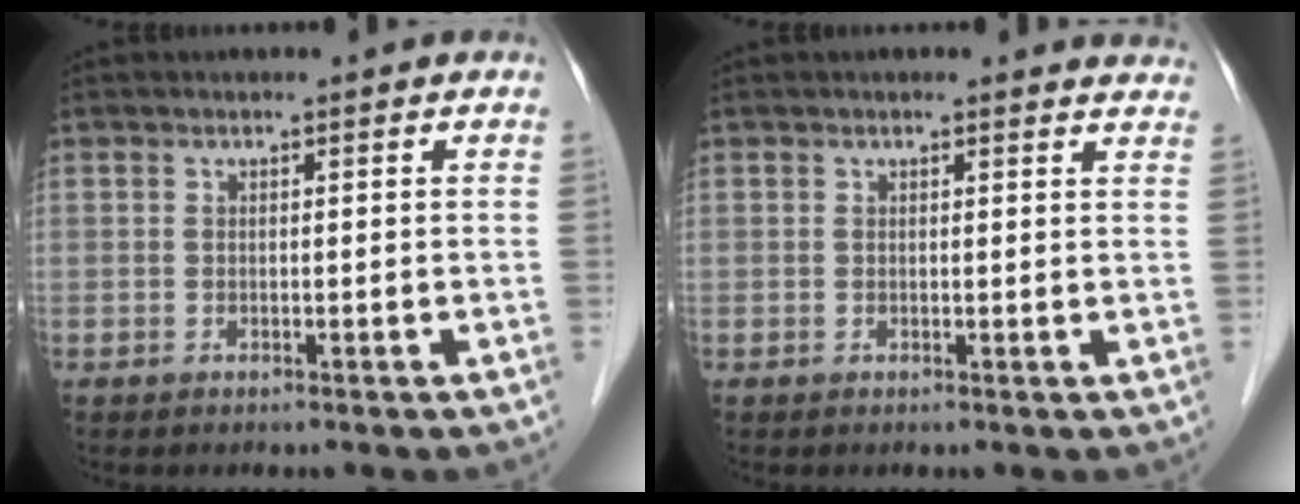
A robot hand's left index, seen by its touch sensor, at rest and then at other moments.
{"total": 4.5, "force": [4.3, 0.9, 0.8], "torque": [0.000, -0.008, 0.023]}